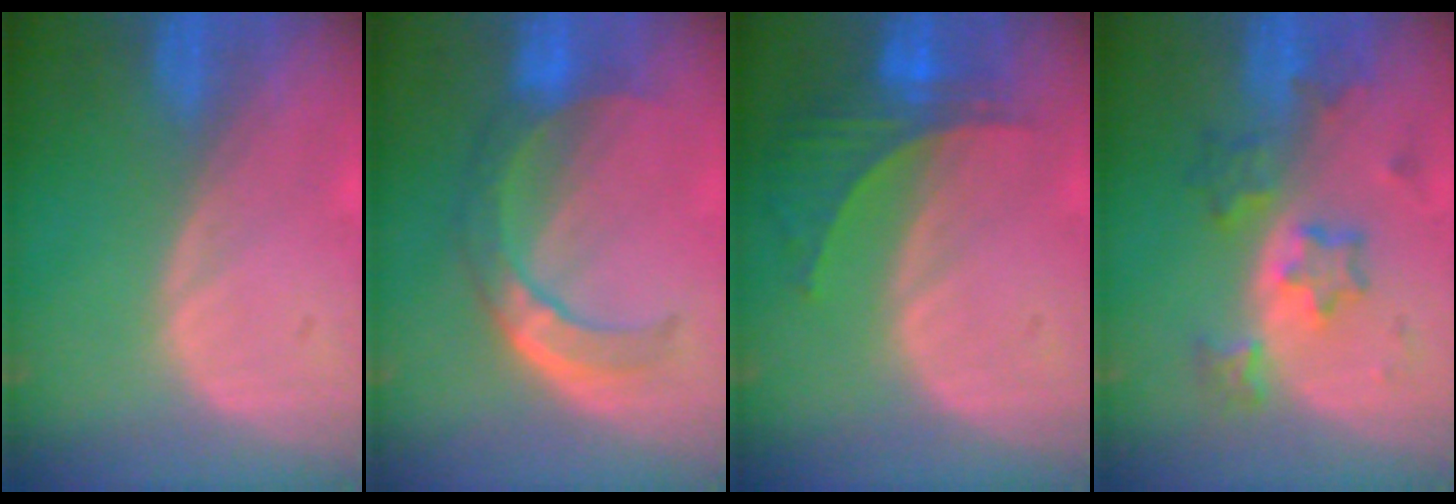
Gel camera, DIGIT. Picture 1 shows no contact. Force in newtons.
{"total": 6.8, "press": 6.6, "slide": 1.5}
{"total": 5.9, "press": 5.6, "slide": 1.9}
{"total": 6.0, "press": 6.0, "slide": 0.6}